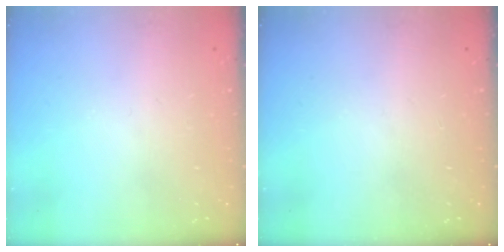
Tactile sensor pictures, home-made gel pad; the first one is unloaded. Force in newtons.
{"total": 0.0}